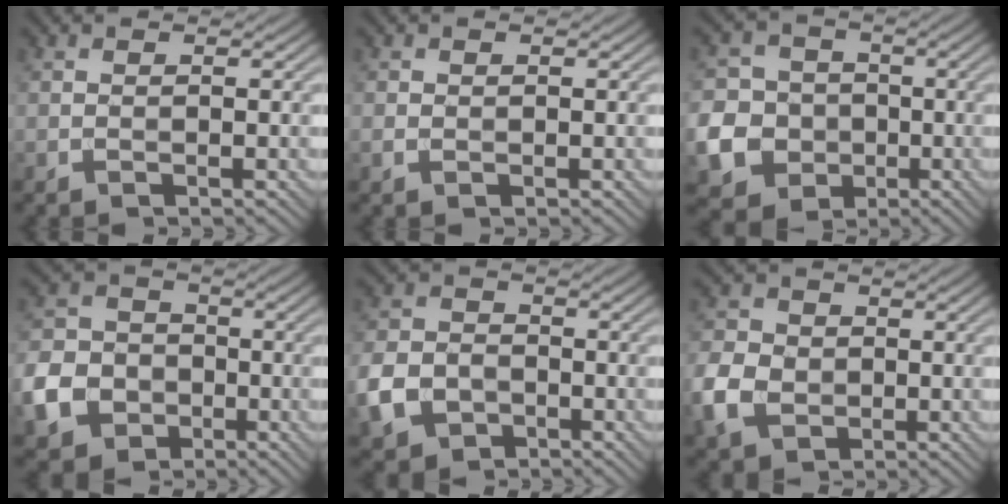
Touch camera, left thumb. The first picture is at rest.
{"total": 0.9, "force": [0.0, 0.8, 0.5], "torque": [-0.013, -0.002, 0.001]}
{"total": 11.1, "force": [-2.9, 10.1, 3.7], "torque": [-0.124, -0.035, -0.079]}
{"total": 8.6, "force": [-3.4, 7.0, 3.8], "torque": [-0.106, -0.016, -0.079]}
{"total": 6.9, "force": [-3.1, 5.2, 3.3], "torque": [-0.086, -0.010, -0.073]}
{"total": 6.6, "force": [-1.6, 5.4, 3.4], "torque": [-0.096, -0.007, -0.046]}